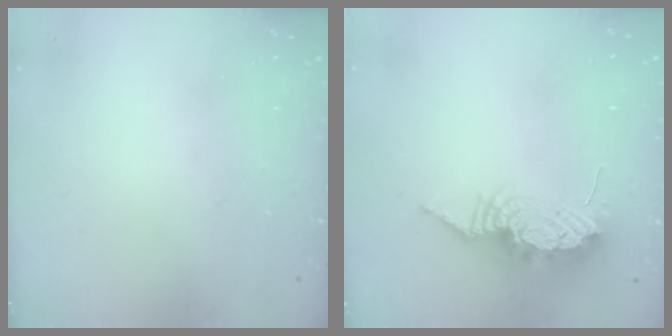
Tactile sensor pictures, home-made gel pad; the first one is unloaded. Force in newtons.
{"total": 11.7, "press": 11.6, "slide": 1.1}